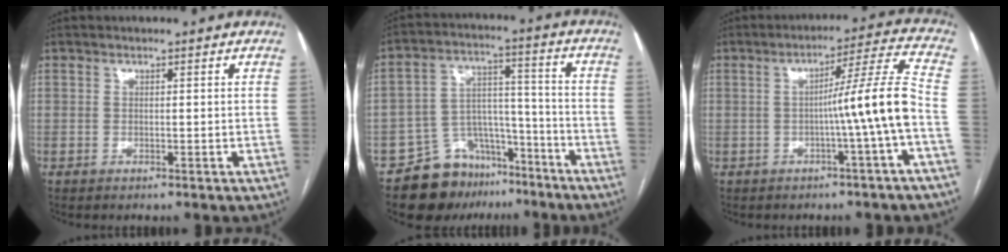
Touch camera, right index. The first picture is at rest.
{"total": 12.0, "force": [-9.1, 7.2, 3.0], "torque": [-0.043, 0.059, -0.144]}
{"total": 9.6, "force": [-2.4, -2.1, 9.1], "torque": [-0.130, 0.018, -0.034]}